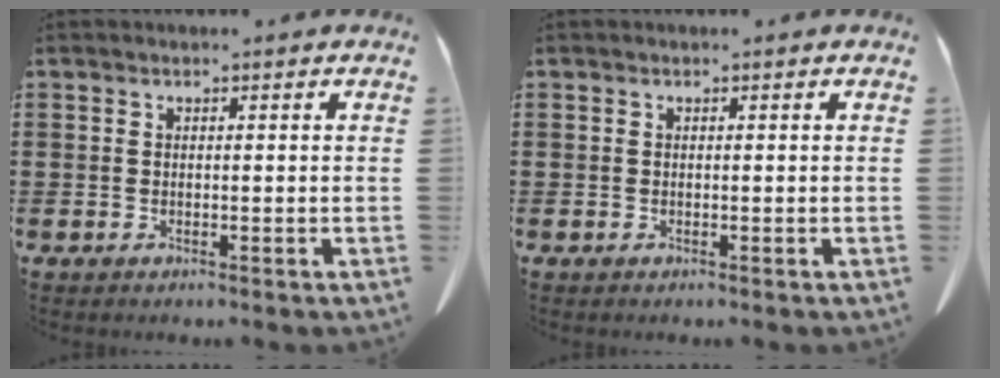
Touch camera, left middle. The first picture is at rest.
{"total": 0.0}